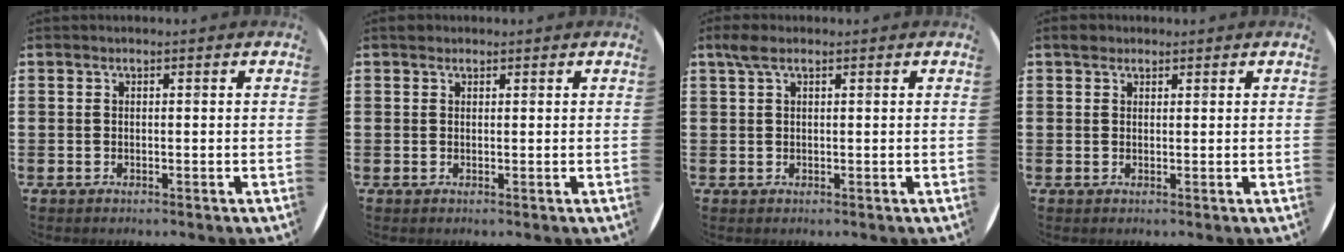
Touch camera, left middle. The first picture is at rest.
{"total": 0.7, "force": [0.6, 0.4, 0.0], "torque": [0.009, 0.000, 0.010]}
{"total": 1.8, "force": [1.2, 0.6, 1.3], "torque": [-0.027, 0.006, 0.020]}
{"total": 1.2, "force": [1.1, 0.7, 0.1], "torque": [0.005, 0.002, 0.018]}